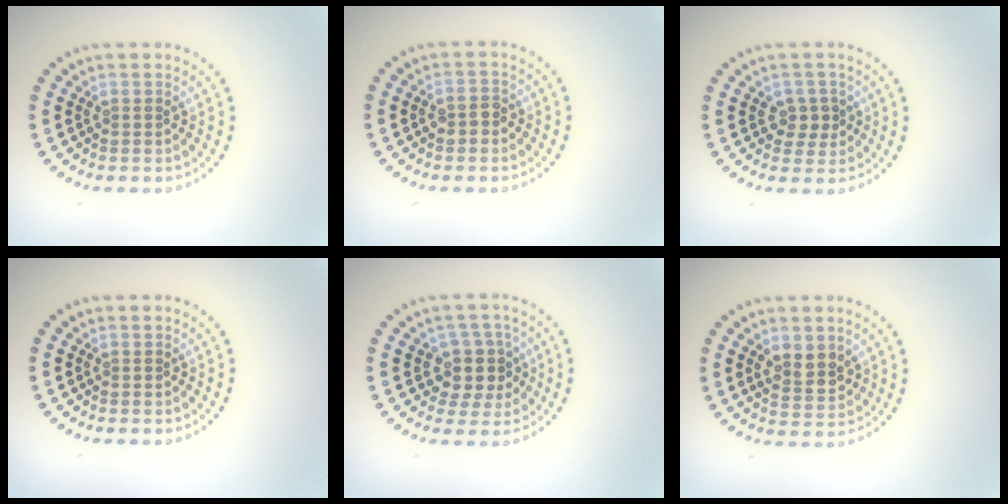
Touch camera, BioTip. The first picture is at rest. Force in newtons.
{"total": 1.7, "press": 1.7, "slide": 0.3}
{"total": 2.1, "press": 2.0, "slide": 0.7}
{"total": 0.0}
{"total": 3.2, "press": 2.8, "slide": 1.6}
{"total": 2.6, "press": 2.5, "slide": 0.7}